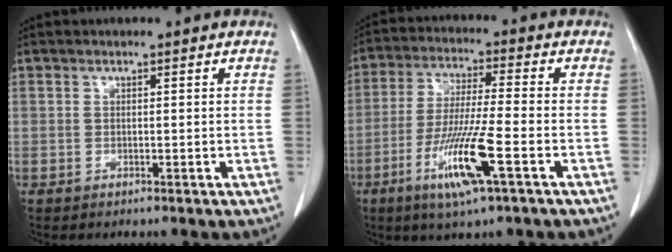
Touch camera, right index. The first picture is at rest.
{"total": 11.4, "force": [-4.8, 0.1, 10.3], "torque": [-0.206, -0.022, -0.093]}